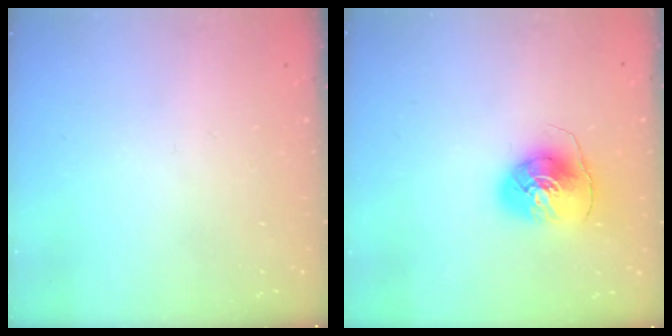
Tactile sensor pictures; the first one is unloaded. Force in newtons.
{"total": 8.5, "press": 8.4, "slide": 0.7}